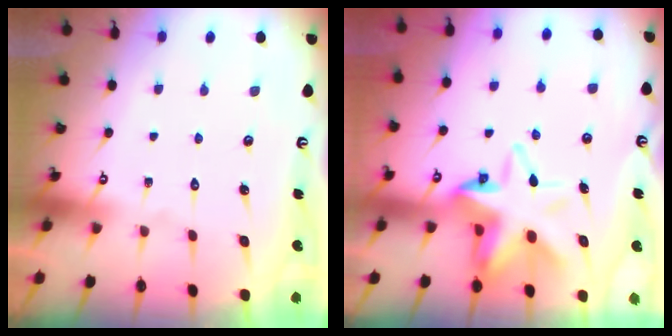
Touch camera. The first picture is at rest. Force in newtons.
{"total": 10.6, "press": 10.4, "slide": 1.9}